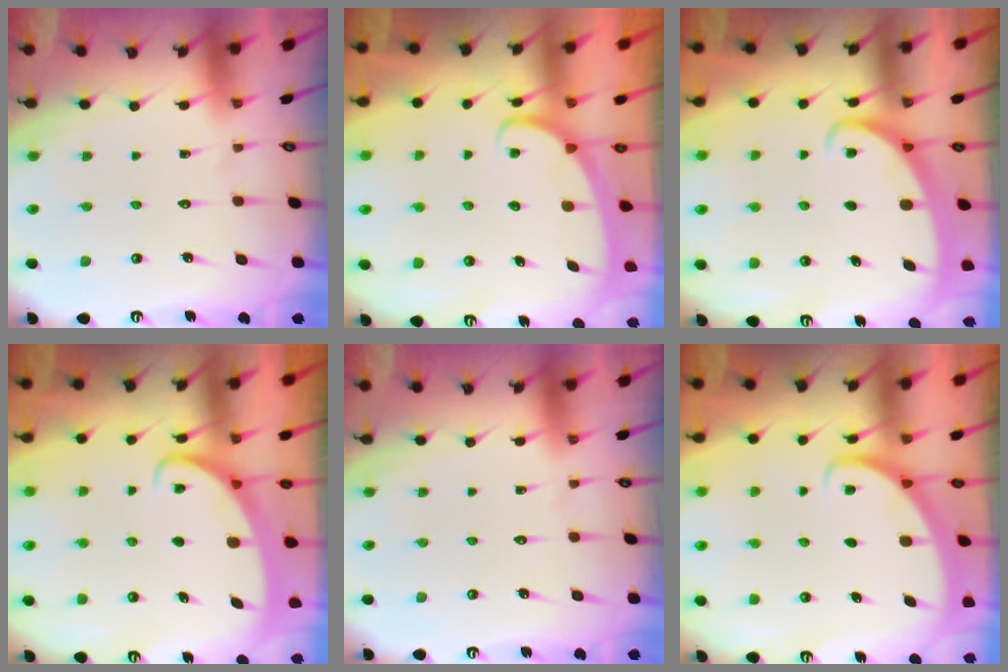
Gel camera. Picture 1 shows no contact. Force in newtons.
{"total": 2.5, "press": 2.5, "slide": 0.3}
{"total": 2.6, "press": 2.6, "slide": 0.4}
{"total": 2.5, "press": 2.5, "slide": 0.3}
{"total": 0.0}
{"total": 2.8, "press": 2.8, "slide": 0.2}